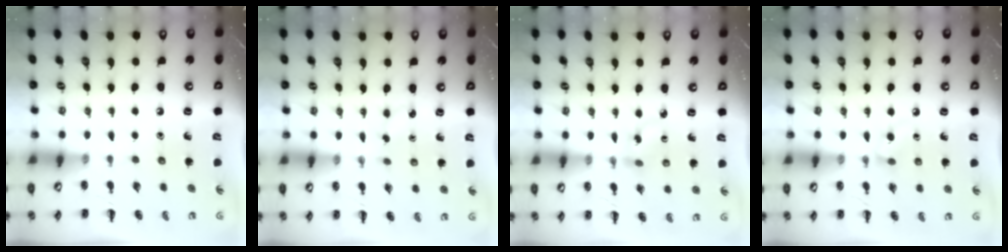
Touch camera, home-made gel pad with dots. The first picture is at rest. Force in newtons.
{"total": 3.0, "press": 2.8, "slide": 0.9}
{"total": 2.6, "press": 2.3, "slide": 1.1}
{"total": 3.5, "press": 3.2, "slide": 1.3}